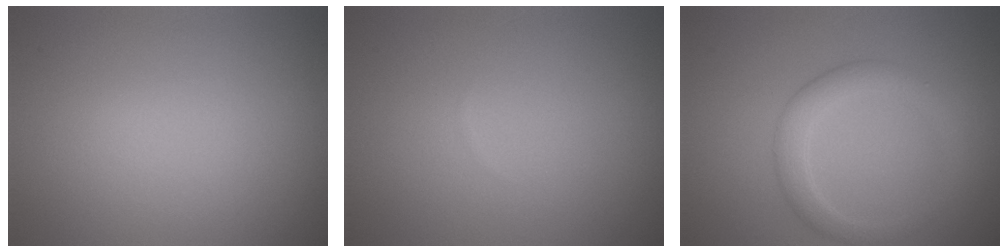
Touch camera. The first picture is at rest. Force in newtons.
{"total": 0.0}
{"total": 2.9, "press": 2.9, "slide": 0.4}